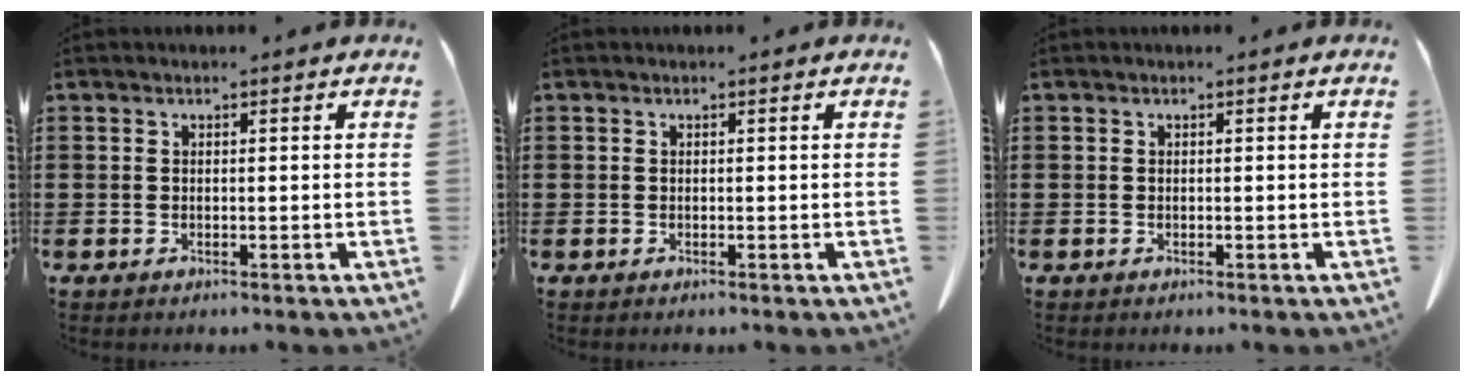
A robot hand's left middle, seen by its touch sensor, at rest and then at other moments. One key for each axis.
{"total": 0.0}
{"total": 0.0}